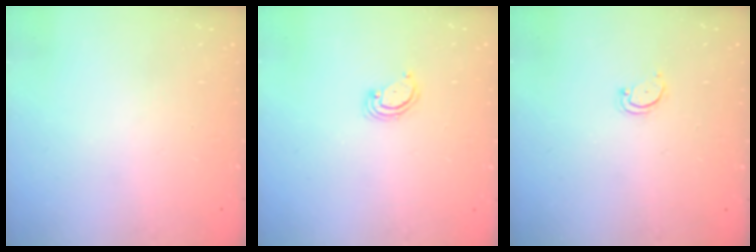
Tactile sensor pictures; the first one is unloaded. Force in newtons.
{"total": 2.9, "press": 2.9, "slide": 0.2}
{"total": 3.0, "press": 3.0, "slide": 0.2}